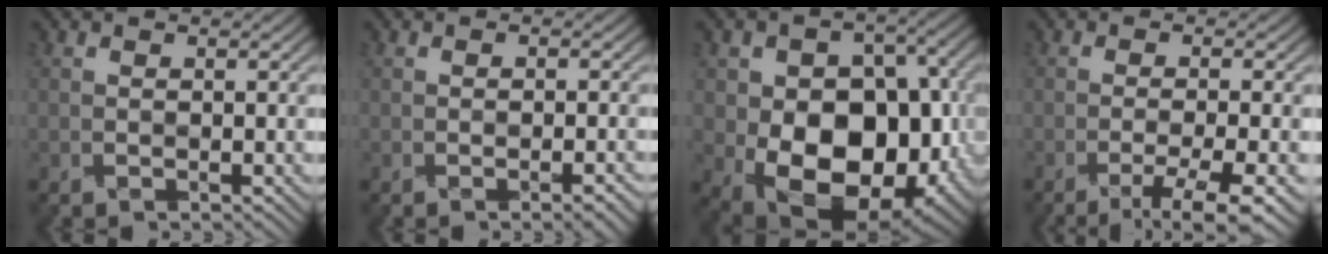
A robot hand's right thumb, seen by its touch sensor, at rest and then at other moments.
{"total": 2.0, "force": [-0.9, 0.5, 1.7], "torque": [-0.025, 0.003, -0.016]}
{"total": 16.3, "force": [-3.9, 11.3, 11.1], "torque": [-0.150, -0.030, -0.050]}
{"total": 5.6, "force": [-3.1, 0.7, 4.7], "torque": [-0.064, 0.003, -0.056]}